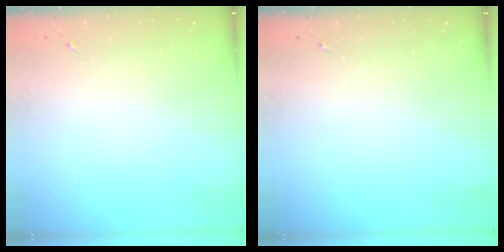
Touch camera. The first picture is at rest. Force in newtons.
{"total": 0.0}